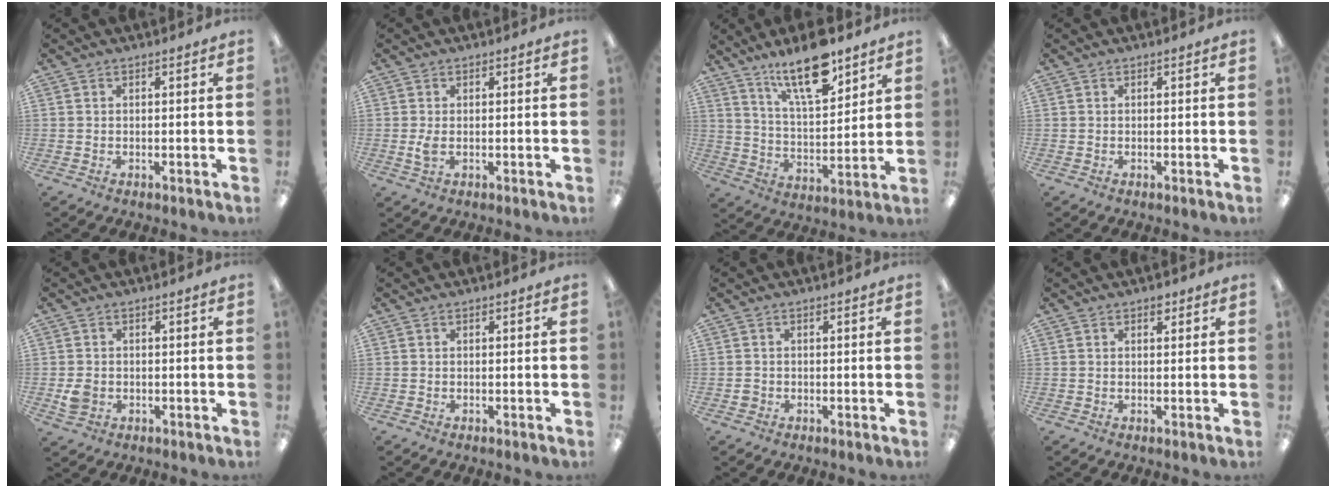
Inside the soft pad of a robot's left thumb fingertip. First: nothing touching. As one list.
[{"total": 3.0, "force": [0.0, 1.4, 2.6], "torque": [-0.062, -0.001, -0.005]}, {"total": 15.8, "force": [11.5, 5.3, 9.5], "torque": [-0.154, -0.060, 0.192]}, {"total": 0.0}, {"total": 3.3, "force": [-0.7, 2.7, 1.8], "torque": [-0.021, 0.003, -0.012]}, {"total": 0.0}, {"total": 1.2, "force": [-0.4, 1.0, 0.3], "torque": [-0.007, 0.004, -0.011]}, {"total": 1.9, "force": [1.2, 1.0, 1.1], "torque": [-0.007, -0.004, 0.019]}]